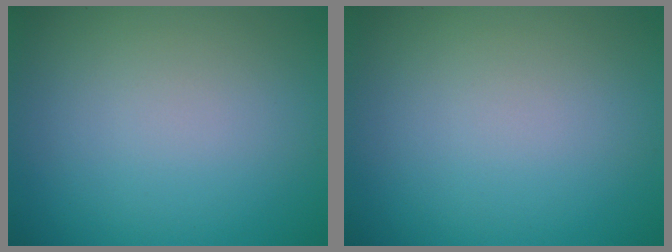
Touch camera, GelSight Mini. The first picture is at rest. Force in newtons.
{"total": 0.0}